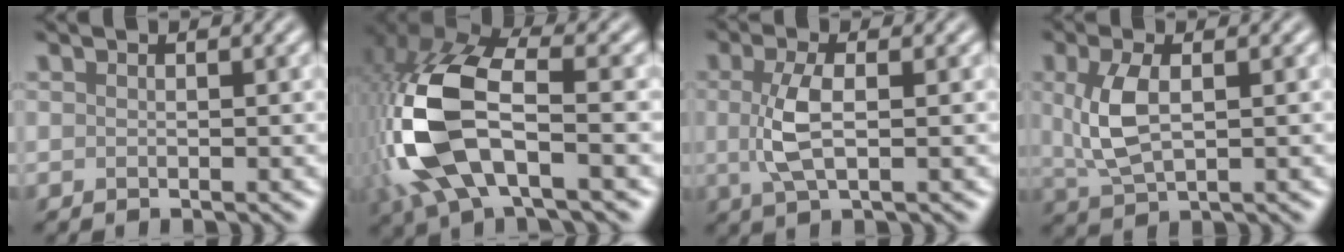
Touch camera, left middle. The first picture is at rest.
{"total": 12.8, "force": [-2.5, 6.2, 11.0], "torque": [-0.270, 0.003, -0.054]}
{"total": 3.7, "force": [0.1, 1.4, 3.5], "torque": [-0.080, 0.000, 0.002]}
{"total": 4.8, "force": [0.7, 2.3, 4.1], "torque": [-0.099, 0.003, 0.018]}